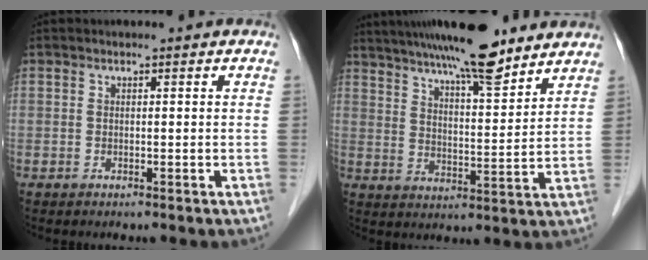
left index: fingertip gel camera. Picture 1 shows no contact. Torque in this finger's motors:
{"motor_torque": [0.20, -0.98, 0.92, 0.21]}